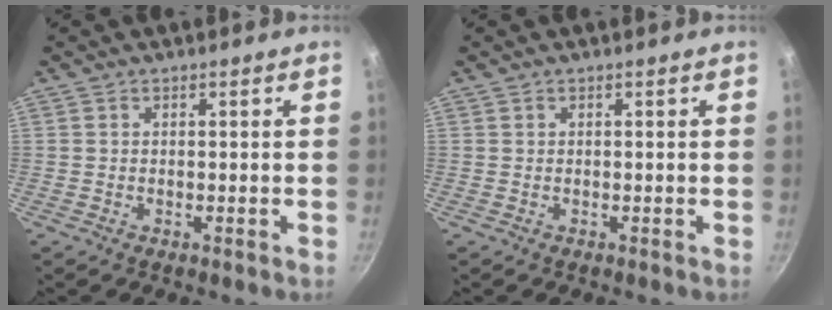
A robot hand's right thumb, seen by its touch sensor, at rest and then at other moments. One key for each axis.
{"total": 0.0}